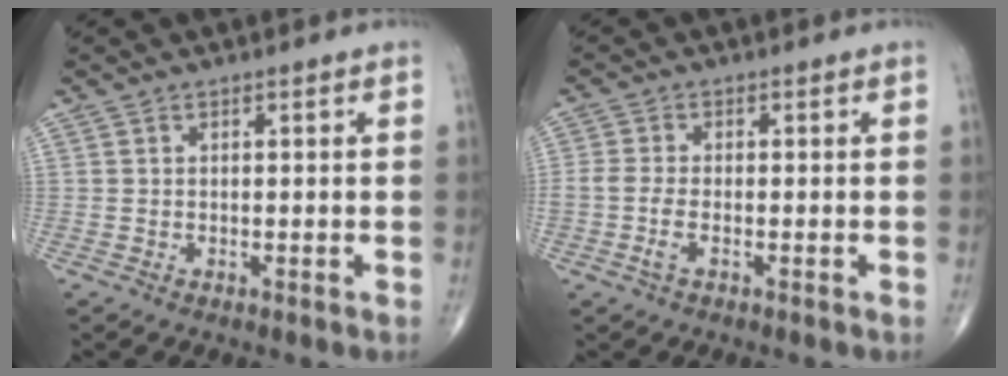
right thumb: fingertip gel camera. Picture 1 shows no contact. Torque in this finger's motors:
{"motor_torque": [-0.31, 0.36, 1.00, -0.36, 0.13]}